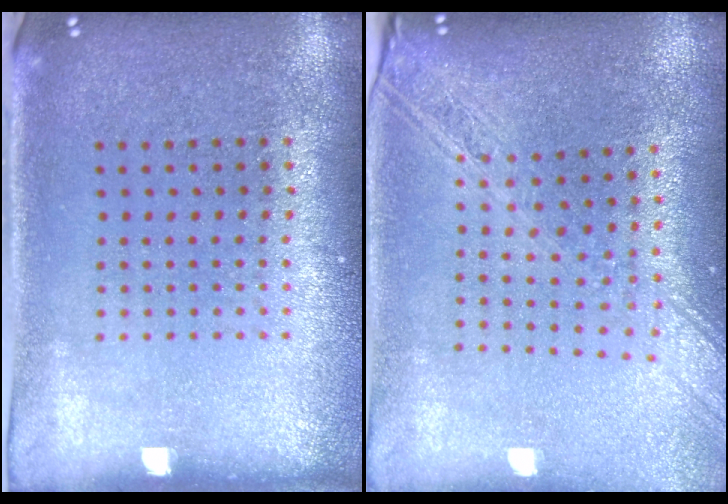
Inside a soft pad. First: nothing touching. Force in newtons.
{"total": 2.0, "press": 1.8, "slide": 1.0}